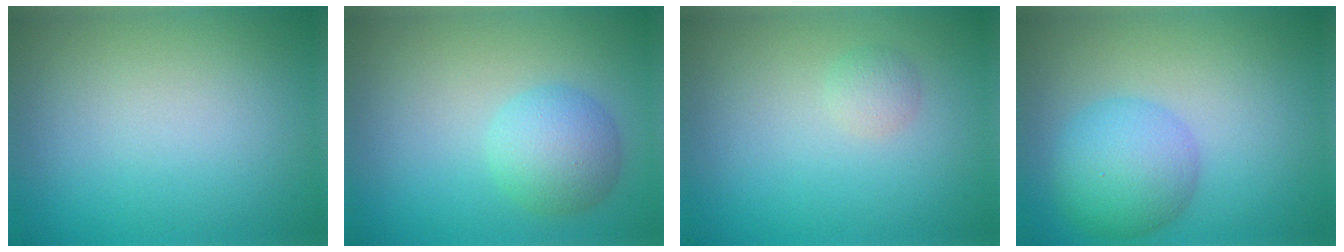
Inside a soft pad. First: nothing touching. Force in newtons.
{"total": 3.6, "press": 3.6, "slide": 0.1}
{"total": 1.1, "press": 1.1, "slide": 0.0}
{"total": 5.2, "press": 5.2, "slide": 0.2}